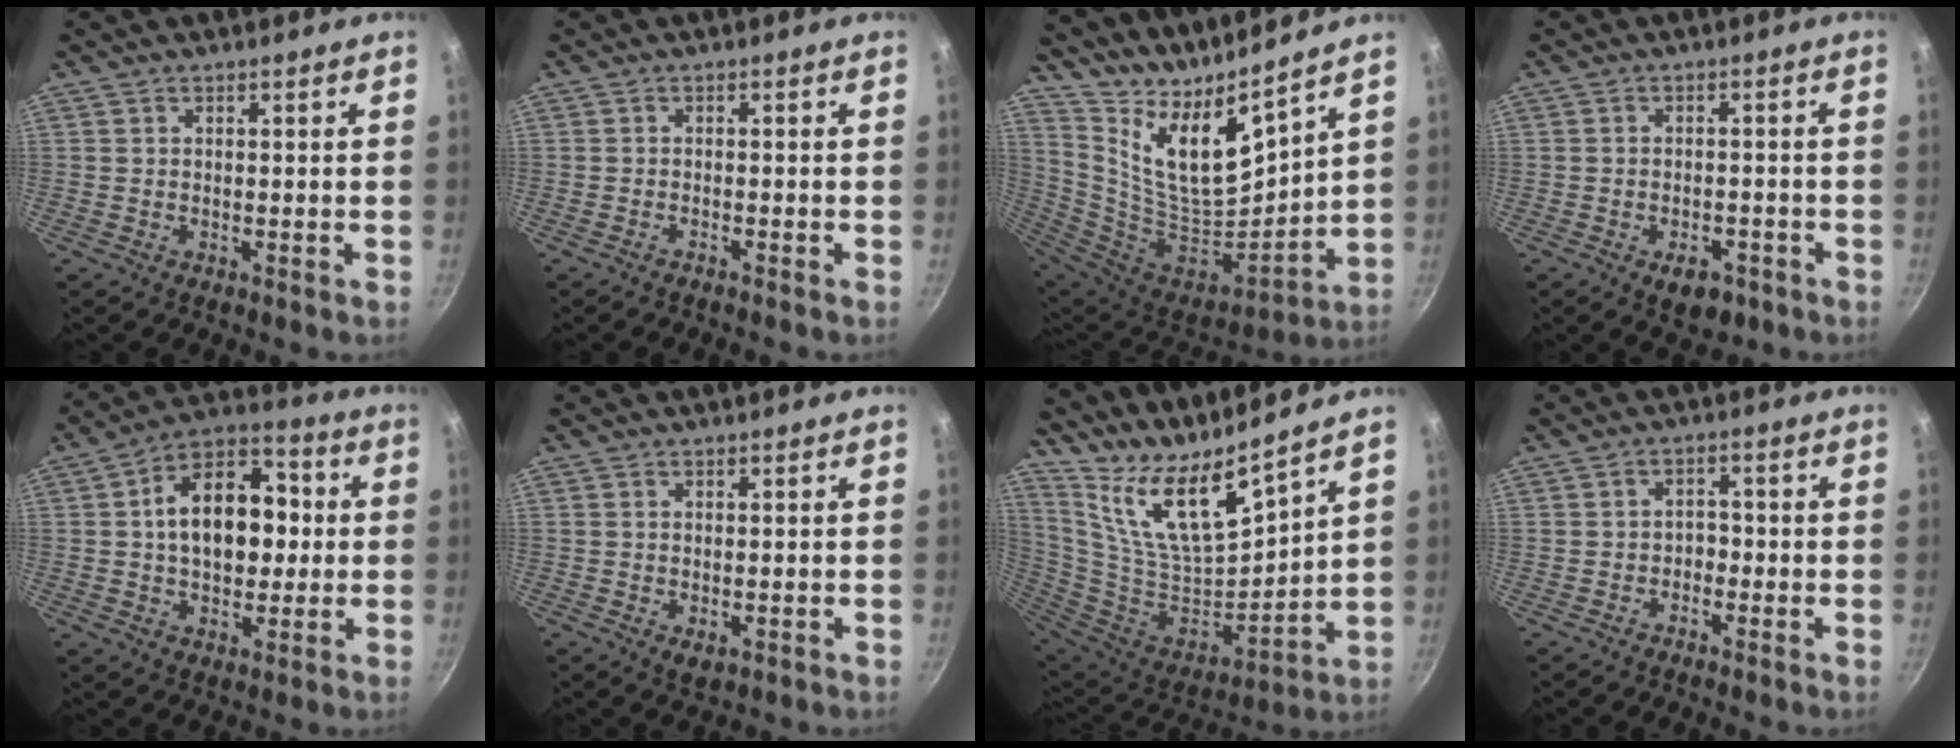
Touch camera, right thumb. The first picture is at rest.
{"total": 0.7, "force": [-0.7, 0.0, 0.2], "torque": [-0.018, 0.008, -0.013]}
{"total": 17.7, "force": [12.6, 4.5, 11.6], "torque": [-0.187, -0.125, 0.250]}
{"total": 5.5, "force": [-2.9, 3.2, 3.4], "torque": [-0.032, 0.018, -0.032]}
{"total": 16.9, "force": [1.2, 11.3, 12.4], "torque": [-0.150, 0.033, 0.007]}
{"total": 2.1, "force": [-0.3, 1.2, 1.7], "torque": [-0.026, -0.008, -0.002]}
{"total": 18.8, "force": [14.7, 4.3, 10.9], "torque": [-0.176, -0.122, 0.293]}
{"total": 2.3, "force": [-1.1, 1.7, 1.1], "torque": [0.000, 0.018, -0.022]}